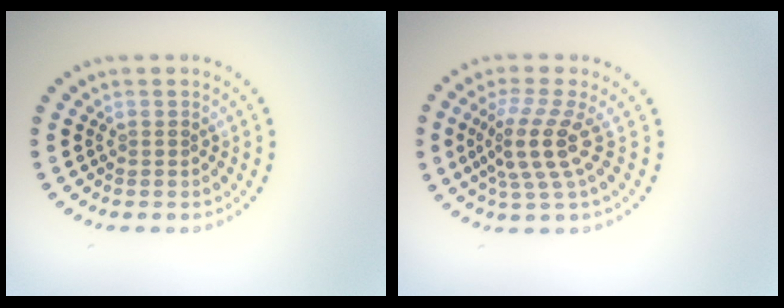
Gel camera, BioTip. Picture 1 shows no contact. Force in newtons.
{"total": 4.0, "press": 2.9, "slide": 2.8}